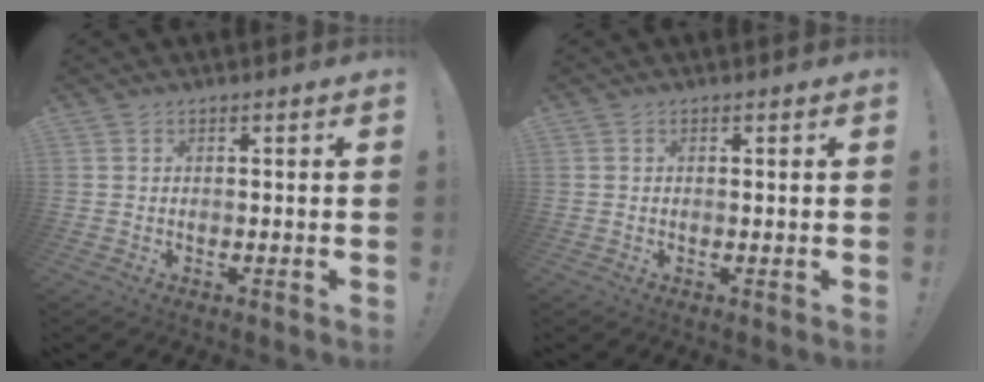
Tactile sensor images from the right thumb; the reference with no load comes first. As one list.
[{"total": 0.0}]